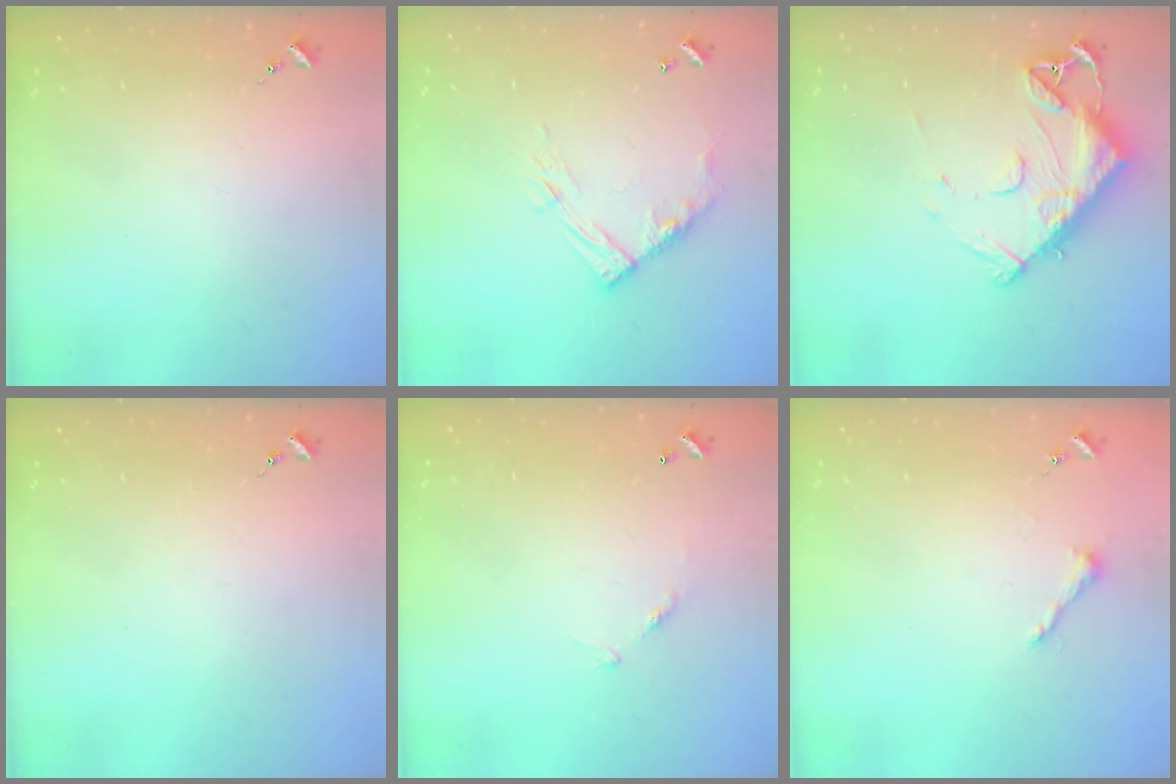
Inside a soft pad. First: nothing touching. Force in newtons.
{"total": 11.8, "press": 11.7, "slide": 1.0}
{"total": 15.0, "press": 14.9, "slide": 1.6}
{"total": 0.0}
{"total": 7.0, "press": 7.0, "slide": 0.5}
{"total": 3.9, "press": 3.9, "slide": 0.3}